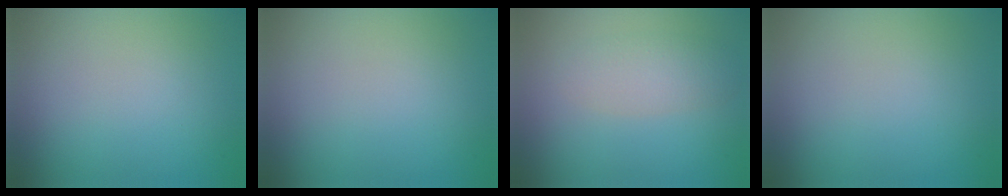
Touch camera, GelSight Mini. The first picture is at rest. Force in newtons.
{"total": 0.0}
{"total": 2.8, "press": 2.8, "slide": 0.3}
{"total": 0.0}